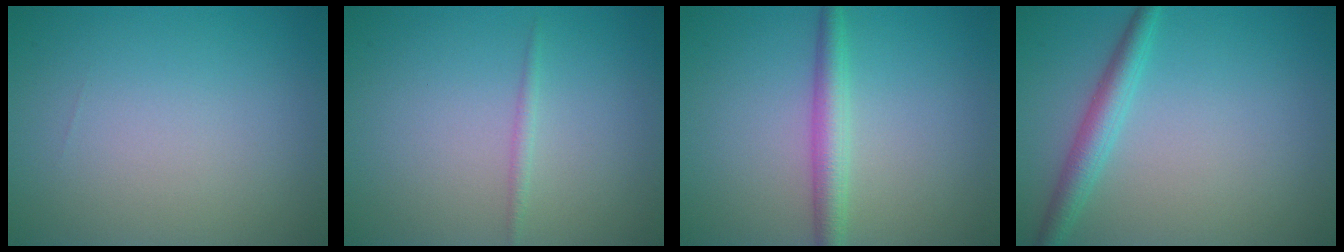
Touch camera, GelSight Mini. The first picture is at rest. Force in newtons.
{"total": 0.8, "press": 0.8, "slide": 0.1}
{"total": 2.9, "press": 2.9, "slide": 0.1}
{"total": 2.8, "press": 2.8, "slide": 0.1}